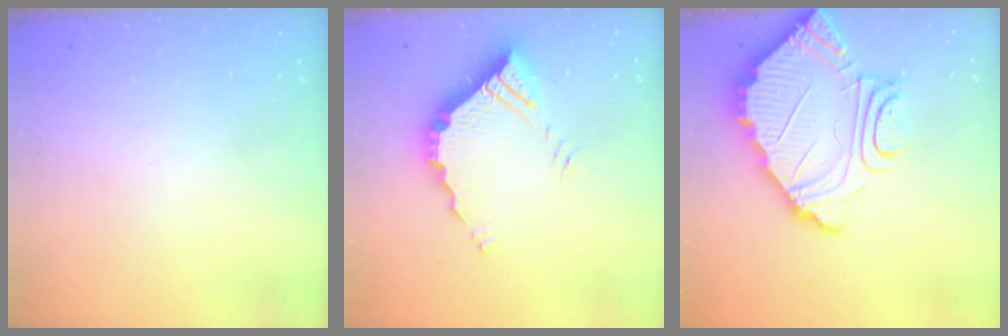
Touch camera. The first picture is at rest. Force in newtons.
{"total": 12.1, "press": 12.1, "slide": 0.3}
{"total": 12.6, "press": 12.6, "slide": 0.9}